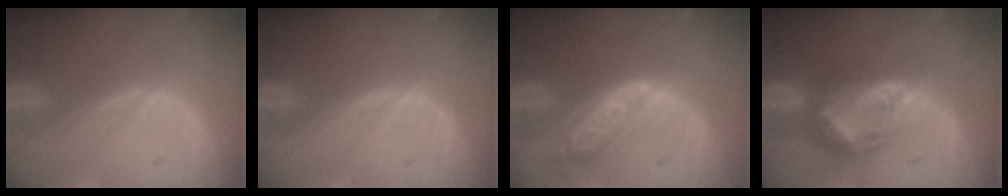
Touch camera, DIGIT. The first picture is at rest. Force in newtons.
{"total": 0.0}
{"total": 6.2, "press": 5.6, "slide": 2.8}
{"total": 7.9, "press": 6.8, "slide": 4.0}